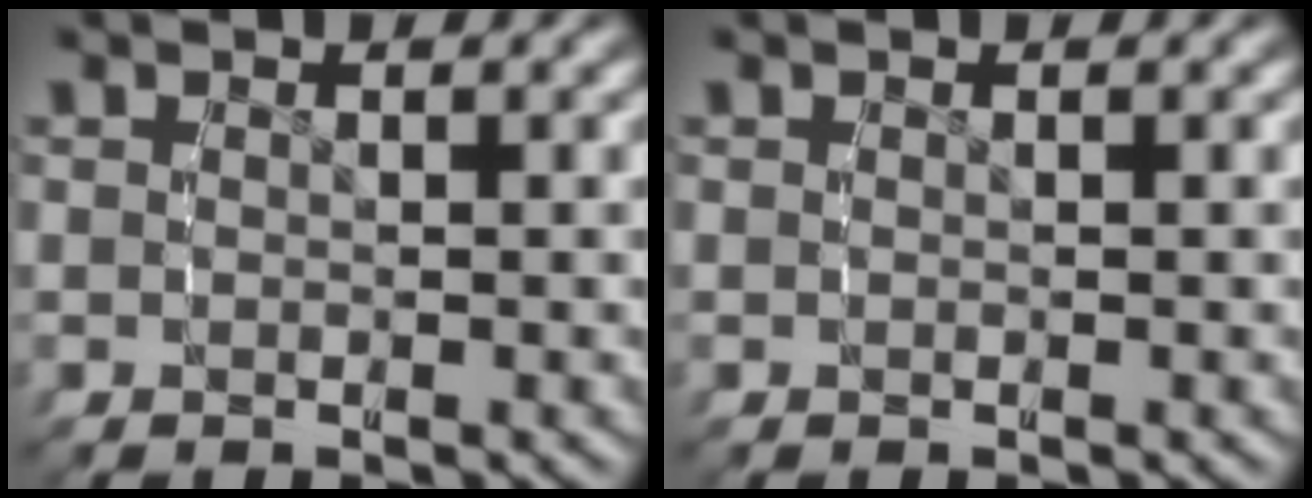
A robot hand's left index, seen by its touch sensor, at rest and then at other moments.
{"total": 0.0}